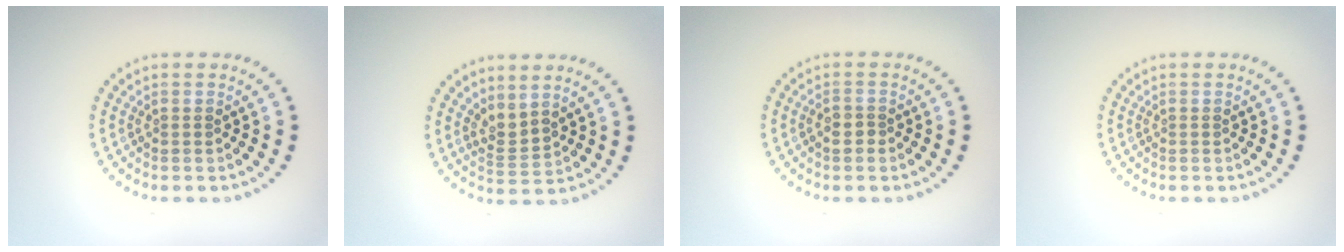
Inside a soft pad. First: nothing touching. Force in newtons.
{"total": 2.3, "press": 1.5, "slide": 1.7}
{"total": 1.3, "press": 1.2, "slide": 0.6}
{"total": 0.0}